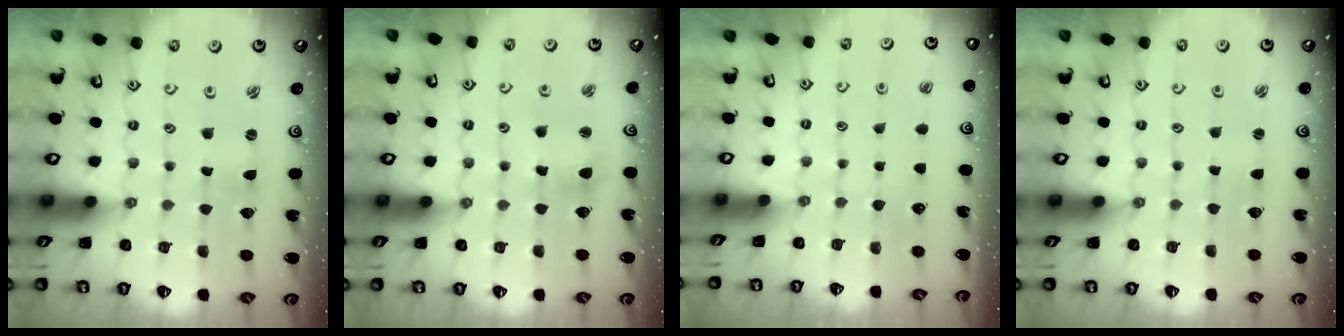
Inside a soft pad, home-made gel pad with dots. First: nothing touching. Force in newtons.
{"total": 5.6, "press": 5.6, "slide": 0.6}
{"total": 0.0}
{"total": 1.1, "press": 1.1, "slide": 0.2}